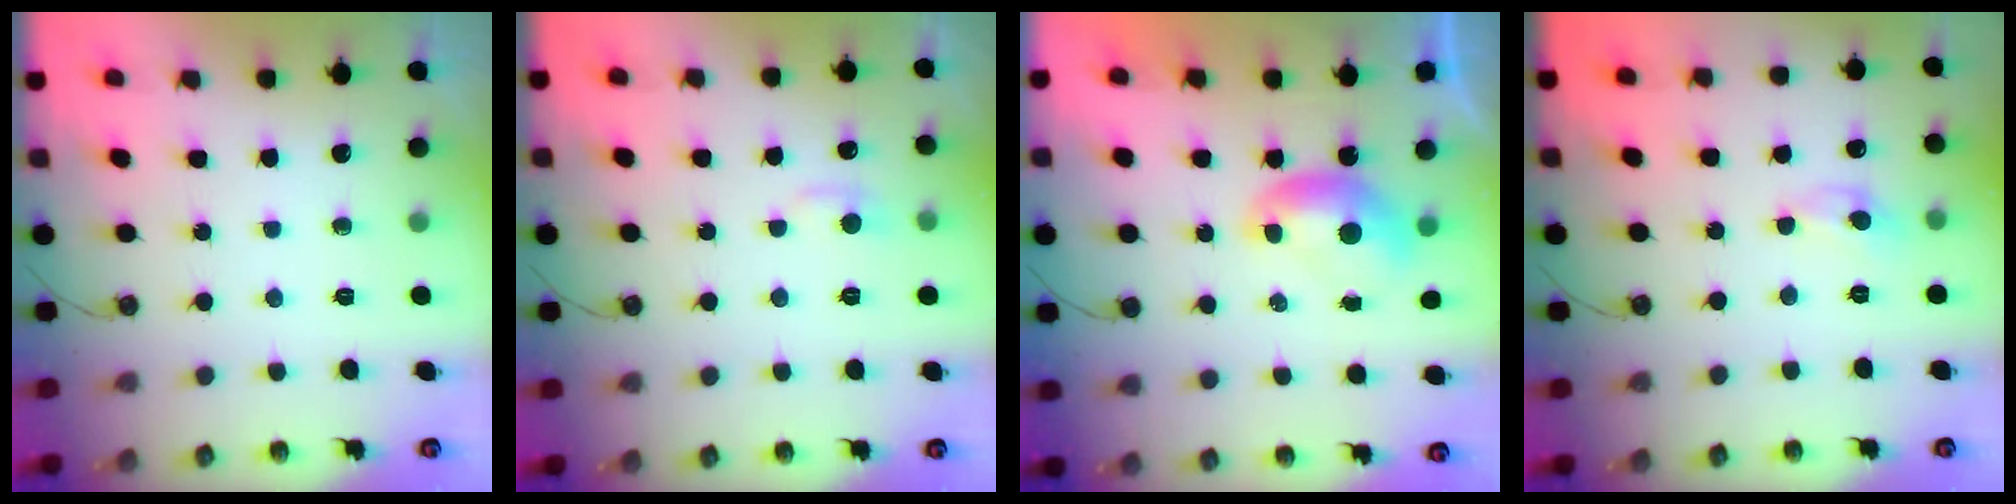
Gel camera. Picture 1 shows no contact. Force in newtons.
{"total": 1.6, "press": 1.4, "slide": 0.7}
{"total": 0.0}
{"total": 0.0}